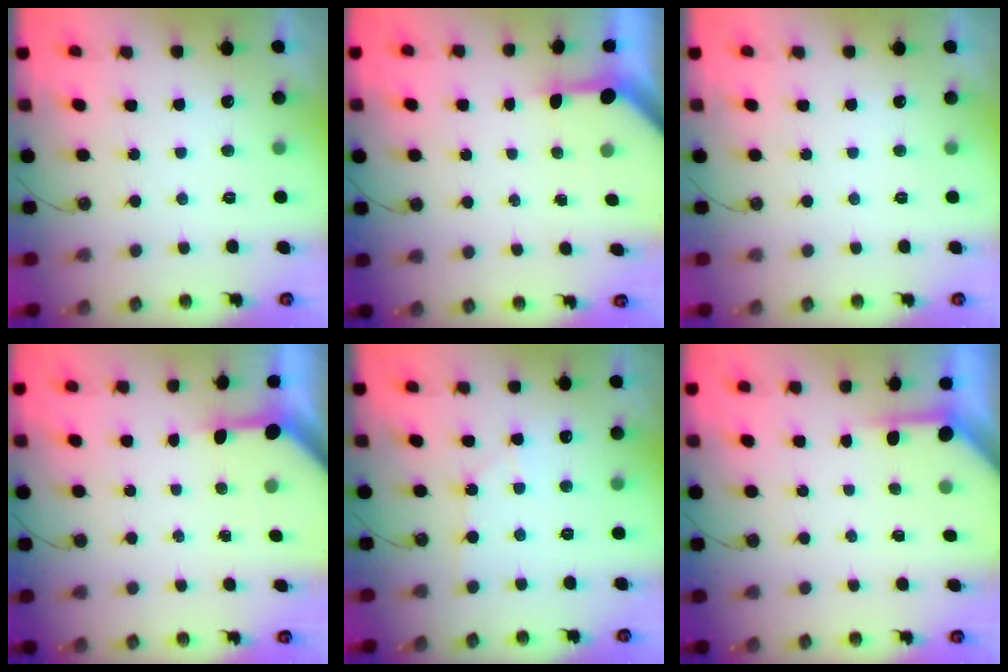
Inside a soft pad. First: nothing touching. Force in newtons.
{"total": 3.4, "press": 3.4, "slide": 0.3}
{"total": 0.0}
{"total": 3.4, "press": 3.3, "slide": 0.4}
{"total": 3.9, "press": 3.8, "slide": 0.6}
{"total": 3.9, "press": 3.8, "slide": 0.3}